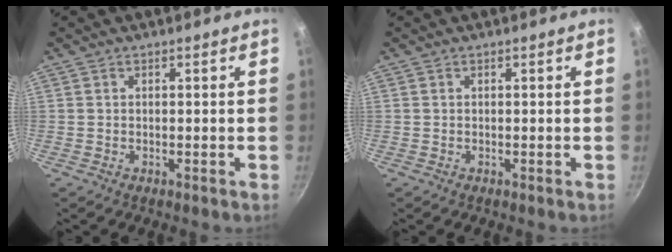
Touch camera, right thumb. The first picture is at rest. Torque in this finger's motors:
{"motor_torque": [-0.01, 0.01, 0.00, 0.00, 0.00]}